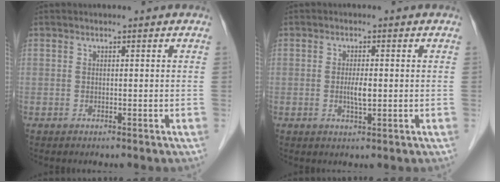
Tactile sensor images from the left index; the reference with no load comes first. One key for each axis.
{"total": 2.6, "fx": -0.2, "fy": 0.6, "fz": 2.5, "tx": -0.050, "ty": -0.002, "tz": -0.003}